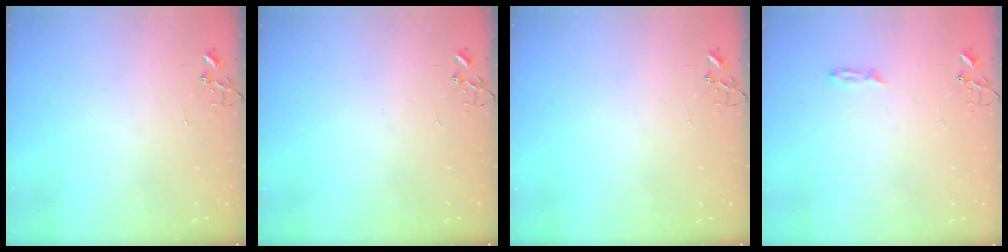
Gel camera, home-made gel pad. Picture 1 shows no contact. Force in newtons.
{"total": 0.0}
{"total": 0.0}
{"total": 3.2, "press": 3.2, "slide": 0.4}